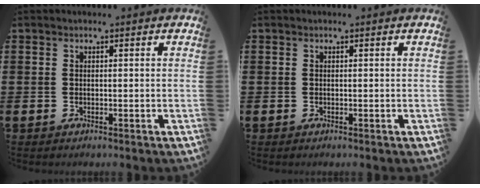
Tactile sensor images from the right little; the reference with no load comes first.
{"total": 0.0}